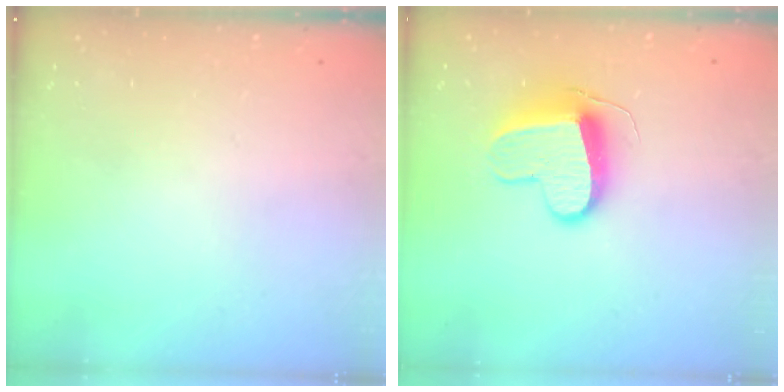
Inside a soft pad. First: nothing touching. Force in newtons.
{"total": 10.6, "press": 10.6, "slide": 0.4}